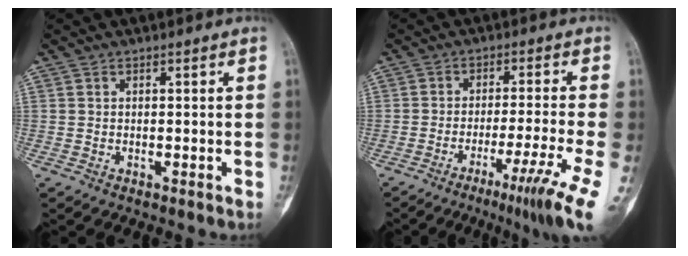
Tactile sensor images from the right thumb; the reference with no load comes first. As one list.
[{"total": 10.2, "force": [-4.7, -0.7, 9.0], "torque": [-0.149, -0.001, -0.075]}]